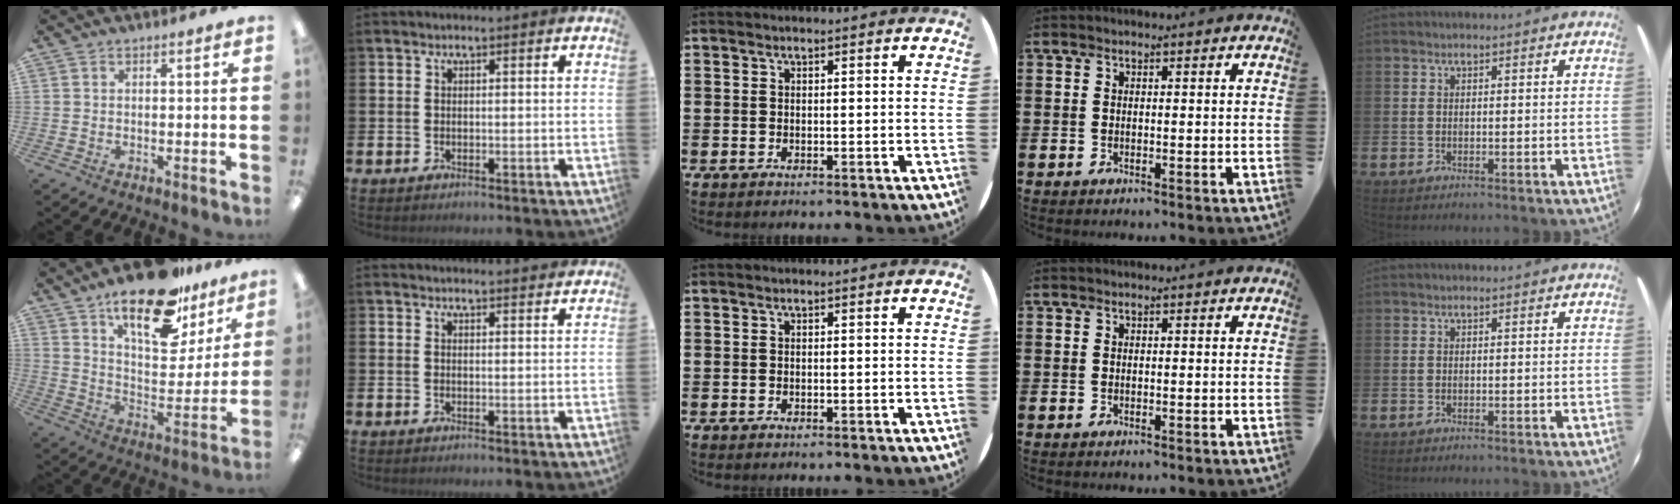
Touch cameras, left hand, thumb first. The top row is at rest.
{"thumb": {"total": 22.0, "force": [15.5, 9.0, 12.7], "torque": [-0.197, -0.091, 0.261]}, "index": {"total": 1.6, "force": [1.6, 0.0, 0.0], "torque": [0.009, -0.011, 0.026]}}